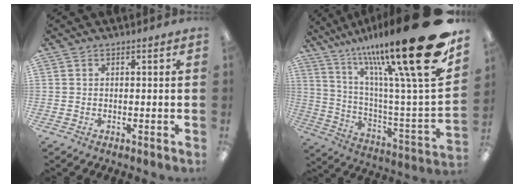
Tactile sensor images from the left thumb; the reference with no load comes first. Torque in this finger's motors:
{"motor_torque": [1.51, 0.59, 2.77, 0.00, 0.27]}